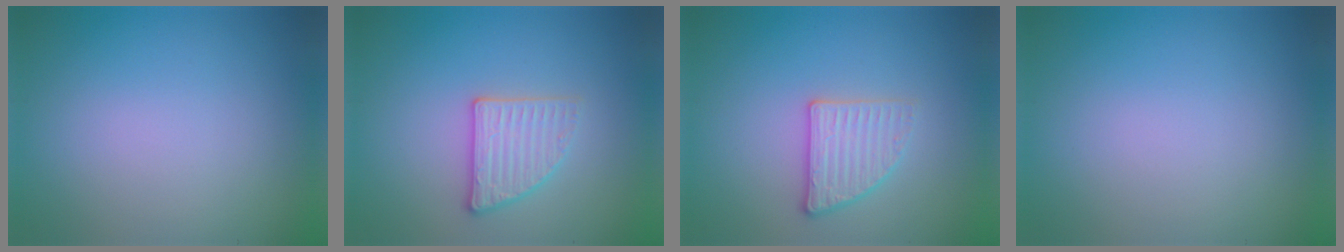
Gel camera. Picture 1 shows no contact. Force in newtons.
{"total": 2.7, "press": 2.6, "slide": 0.8}
{"total": 2.7, "press": 2.5, "slide": 1.0}
{"total": 0.0}